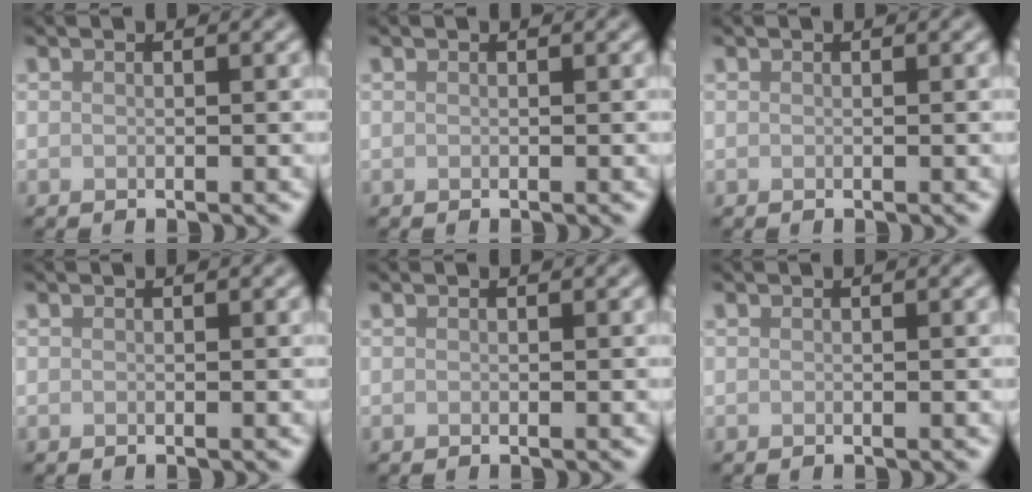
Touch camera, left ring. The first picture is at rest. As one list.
[{"total": 0.0}, {"total": 0.0}, {"total": 0.0}, {"total": 0.0}, {"total": 0.0}]